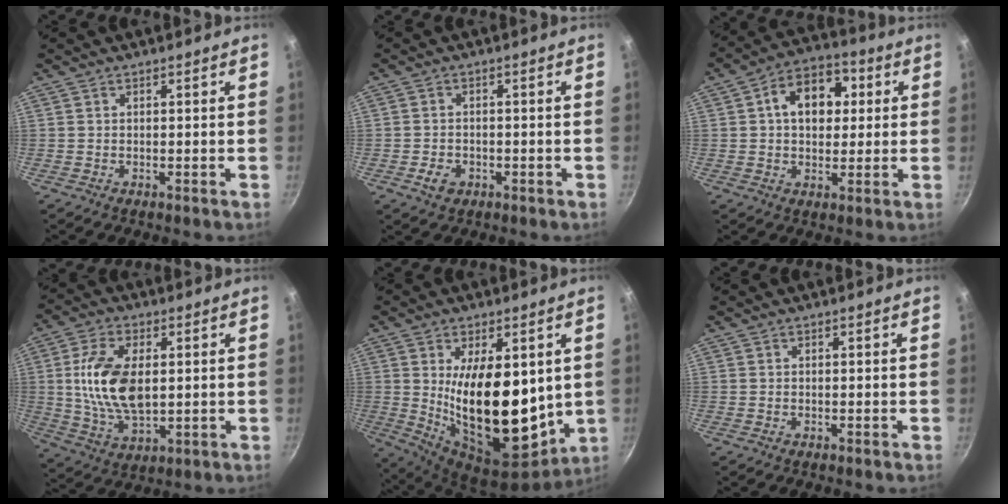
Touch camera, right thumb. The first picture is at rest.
{"total": 3.7, "force": [-1.5, 2.8, 1.9], "torque": [-0.029, 0.012, -0.021]}
{"total": 12.1, "force": [2.4, 8.6, 8.2], "torque": [-0.085, 0.015, 0.025]}
{"total": 13.8, "force": [1.5, 7.6, 11.5], "torque": [-0.208, -0.005, 0.033]}
{"total": 21.9, "force": [2.4, 11.2, 18.7], "torque": [-0.277, -0.052, 0.056]}
{"total": 0.0}